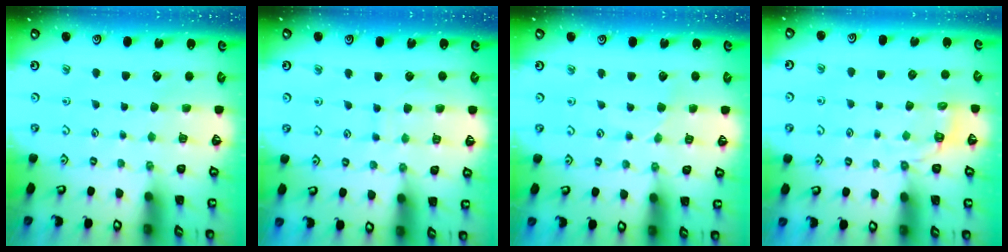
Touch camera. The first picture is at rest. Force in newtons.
{"total": 6.9, "press": 6.9, "slide": 0.5}
{"total": 2.0, "press": 2.0, "slide": 0.2}
{"total": 2.7, "press": 1.4, "slide": 2.3}